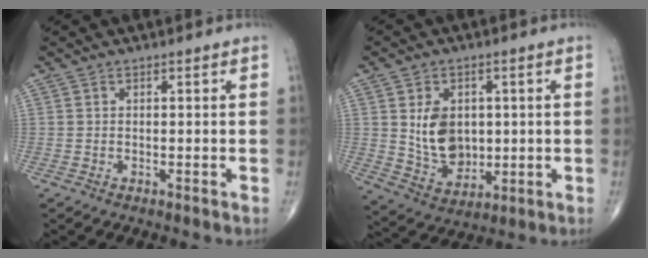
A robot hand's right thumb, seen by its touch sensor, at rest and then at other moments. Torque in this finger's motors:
{"motor_torque": [-0.06, 0.34, 0.85, 0.35, 0.10]}